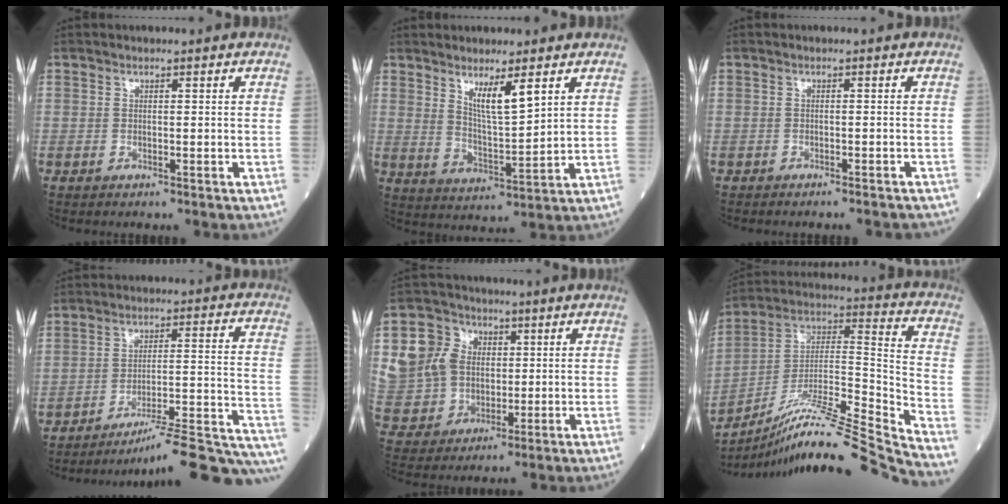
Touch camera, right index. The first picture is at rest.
{"total": 6.7, "force": [3.8, 0.6, 5.6], "torque": [-0.103, -0.015, 0.074]}
{"total": 3.8, "force": [-3.6, 0.6, 1.1], "torque": [-0.012, -0.008, -0.043]}
{"total": 20.2, "force": [-18.2, -0.6, 8.7], "torque": [-0.057, 0.019, -0.252]}
{"total": 11.5, "force": [2.6, 10.3, 4.3], "torque": [-0.123, 0.031, 0.062]}
{"total": 22.3, "force": [-19.6, -1.9, 10.3], "torque": [-0.167, 0.012, -0.331]}